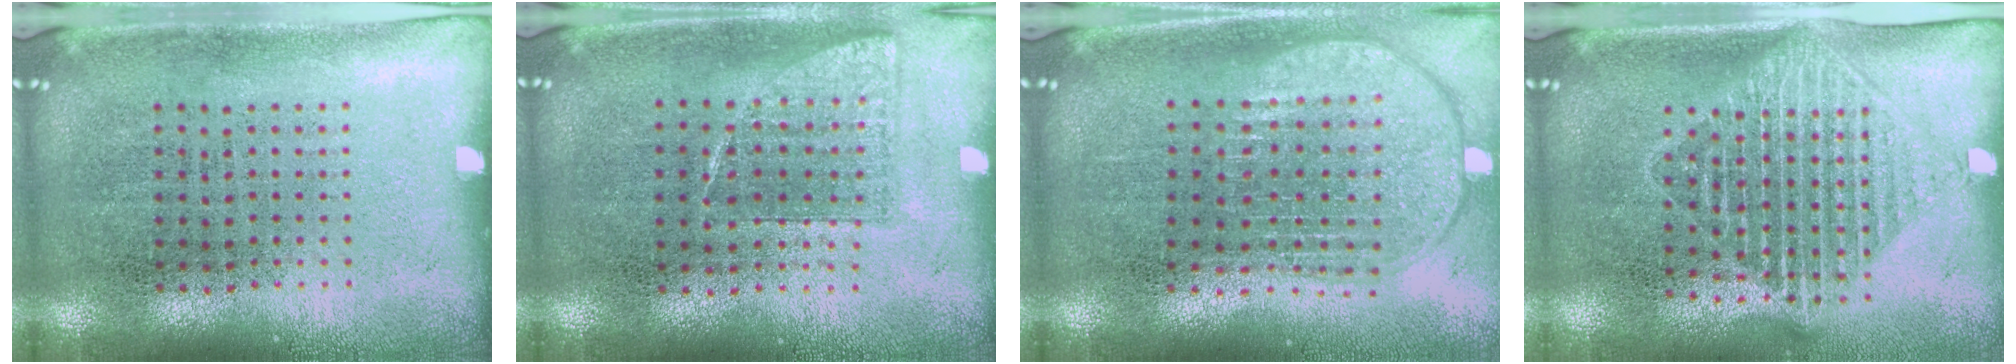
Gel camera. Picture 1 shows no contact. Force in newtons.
{"total": 0.7, "press": 0.7, "slide": 0.2}
{"total": 1.9, "press": 1.6, "slide": 1.0}
{"total": 1.7, "press": 1.4, "slide": 1.0}